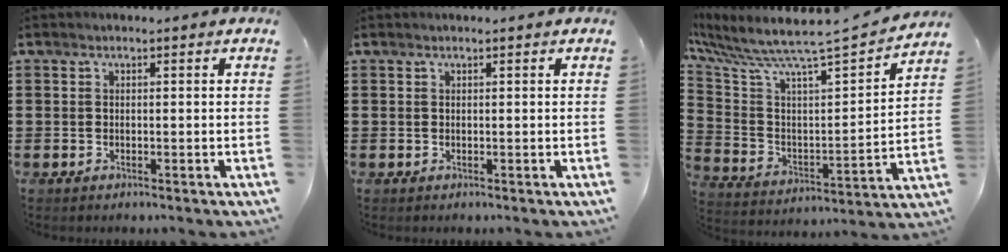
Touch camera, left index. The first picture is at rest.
{"total": 0.0}
{"total": 5.7, "force": [5.1, -0.3, 2.6], "torque": [-0.080, -0.062, 0.071]}